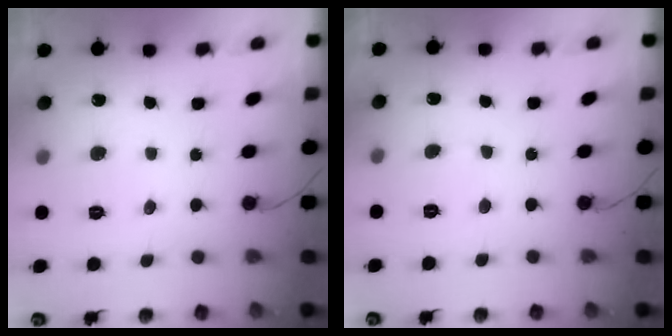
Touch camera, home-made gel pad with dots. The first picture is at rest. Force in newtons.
{"total": 2.6, "press": 2.6, "slide": 0.2}